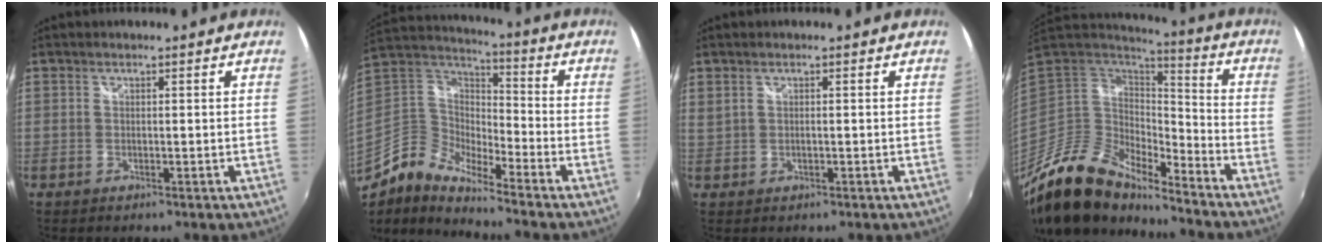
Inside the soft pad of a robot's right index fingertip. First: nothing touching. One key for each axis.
{"total": 10.5, "fx": -5.8, "fy": 5.3, "fz": 7.0, "tx": -0.137, "ty": 0.005, "tz": -0.128}
{"total": 1.3, "fx": 0.4, "fy": 0.5, "fz": 1.2, "tx": -0.023, "ty": 0.000, "tz": 0.009}
{"total": 18.8, "fx": -15.2, "fy": 5.8, "fz": 9.4, "tx": -0.192, "ty": -0.029, "tz": -0.288}